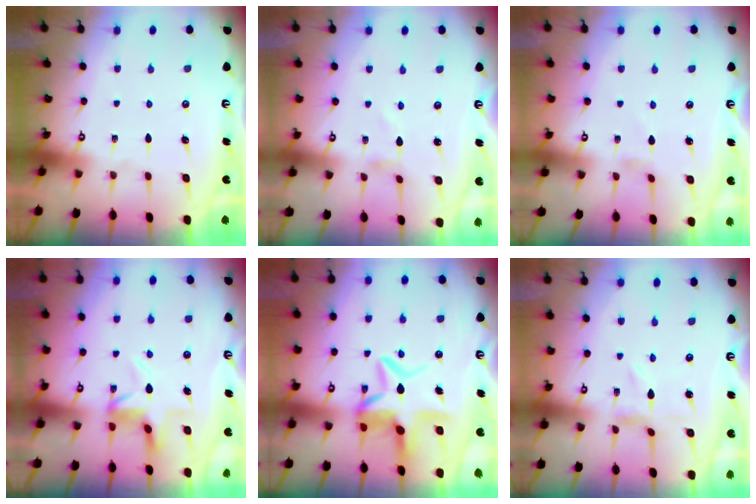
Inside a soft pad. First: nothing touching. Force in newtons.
{"total": 0.0}
{"total": 0.5, "press": 0.5, "slide": 0.2}
{"total": 3.9, "press": 3.8, "slide": 0.4}
{"total": 9.5, "press": 9.2, "slide": 2.2}
{"total": 1.0, "press": 1.0, "slide": 0.2}